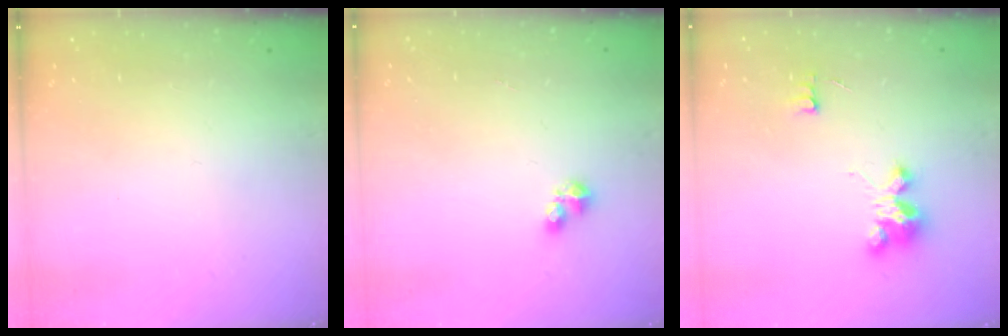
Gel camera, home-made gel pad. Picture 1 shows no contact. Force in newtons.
{"total": 2.7, "press": 2.6, "slide": 0.5}
{"total": 6.0, "press": 6.0, "slide": 0.2}